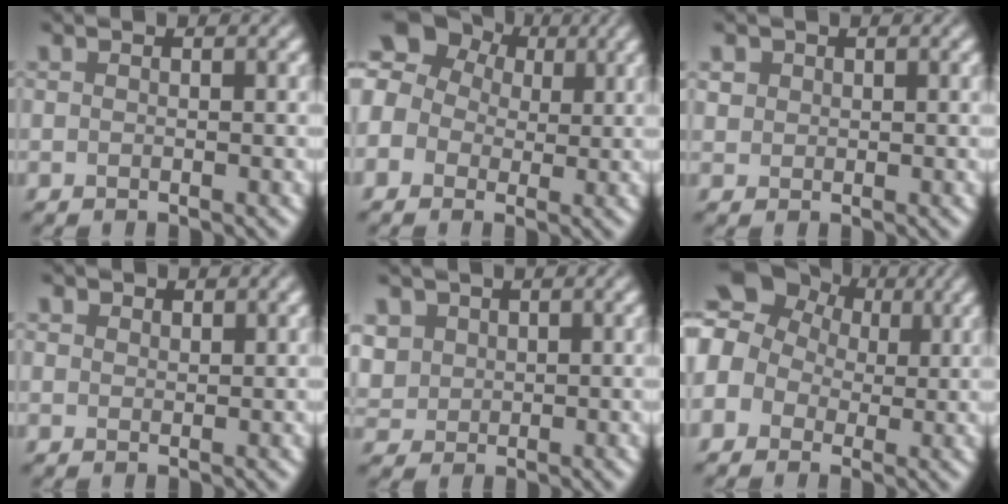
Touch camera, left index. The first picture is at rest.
{"total": 6.7, "force": [1.4, 5.7, 3.2], "torque": [-0.072, 0.034, -0.007]}
{"total": 1.0, "force": [0.4, 0.9, 0.2], "torque": [-0.009, -0.004, 0.014]}
{"total": 1.5, "force": [1.1, 0.9, 0.6], "torque": [-0.016, -0.003, 0.018]}
{"total": 2.9, "force": [1.2, 2.4, 1.1], "torque": [-0.047, 0.005, 0.037]}
{"total": 8.5, "force": [1.7, 7.3, 4.1], "torque": [-0.091, 0.032, -0.003]}